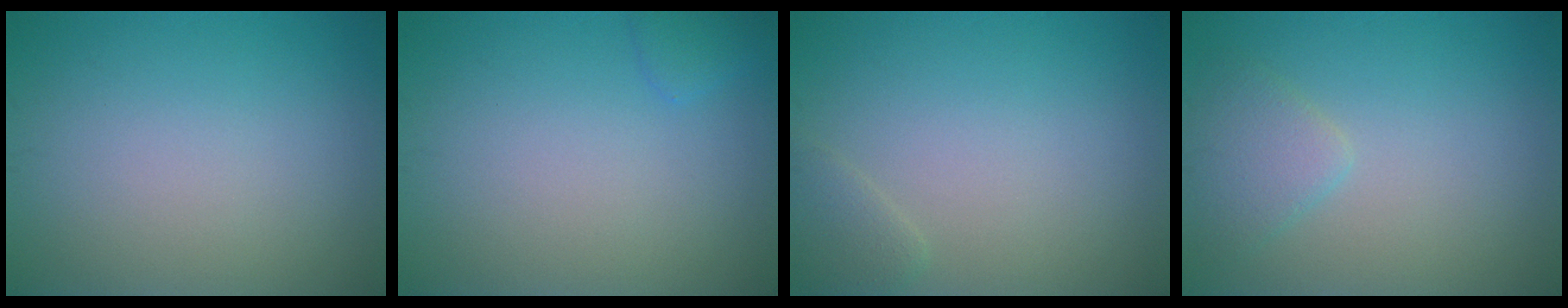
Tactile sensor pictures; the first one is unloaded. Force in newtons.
{"total": 1.0, "press": 1.0, "slide": 0.1}
{"total": 1.3, "press": 1.3, "slide": 0.2}
{"total": 2.3, "press": 2.3, "slide": 0.1}